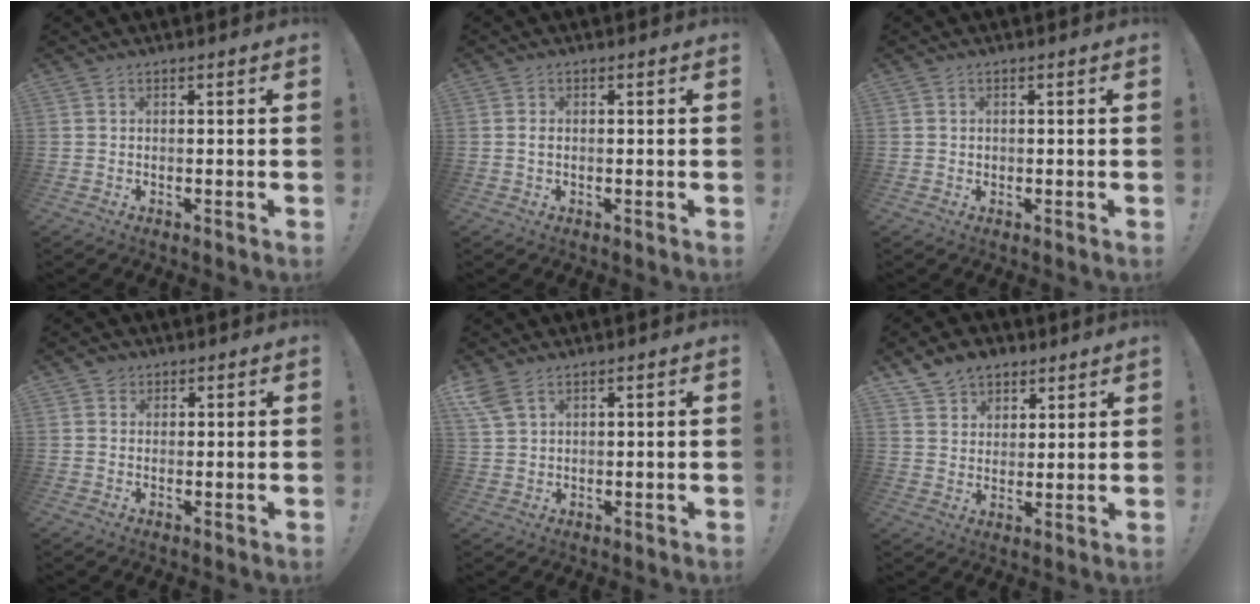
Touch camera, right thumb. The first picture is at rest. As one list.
[{"total": 0.8, "force": [-0.1, 0.5, 0.6], "torque": [-0.015, 0.005, -0.001]}, {"total": 0.7, "force": [0.1, 0.7, 0.1], "torque": [-0.002, 0.003, 0.002]}, {"total": 2.3, "force": [1.4, 1.8, 0.3], "torque": [-0.004, -0.001, 0.025]}, {"total": 5.2, "force": [3.3, 2.5, 3.1], "torque": [-0.055, -0.011, 0.065]}, {"total": 8.3, "force": [6.2, 5.4, 1.5], "torque": [-0.029, -0.038, 0.122]}]